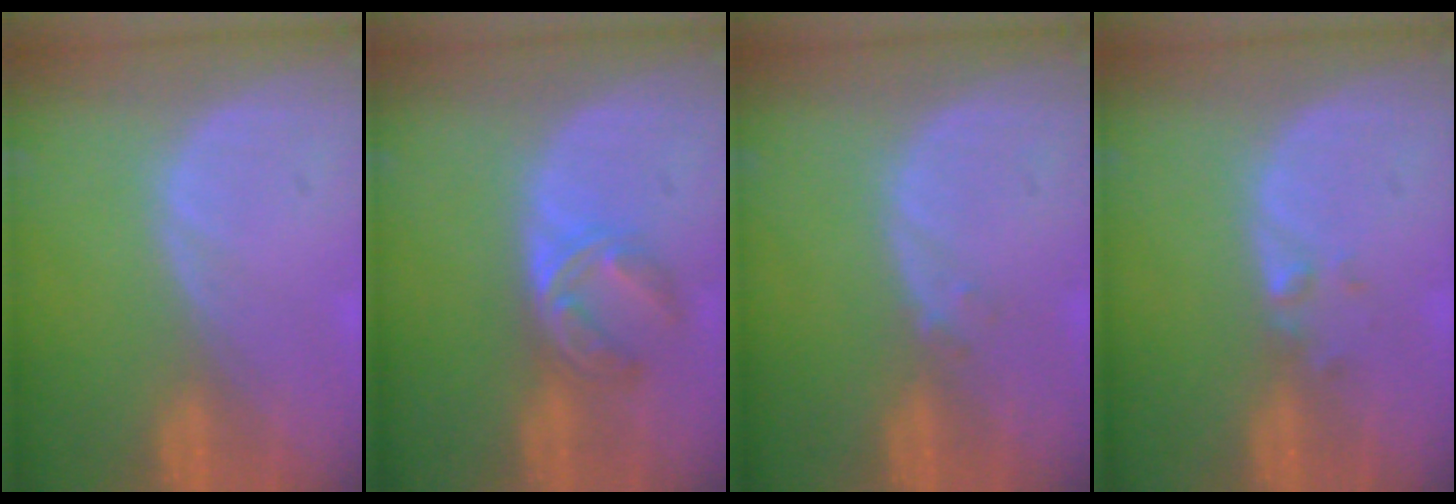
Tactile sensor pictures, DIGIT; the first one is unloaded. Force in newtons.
{"total": 5.7, "press": 4.7, "slide": 3.2}
{"total": 0.9, "press": 0.9, "slide": 0.2}
{"total": 1.4, "press": 1.2, "slide": 0.7}